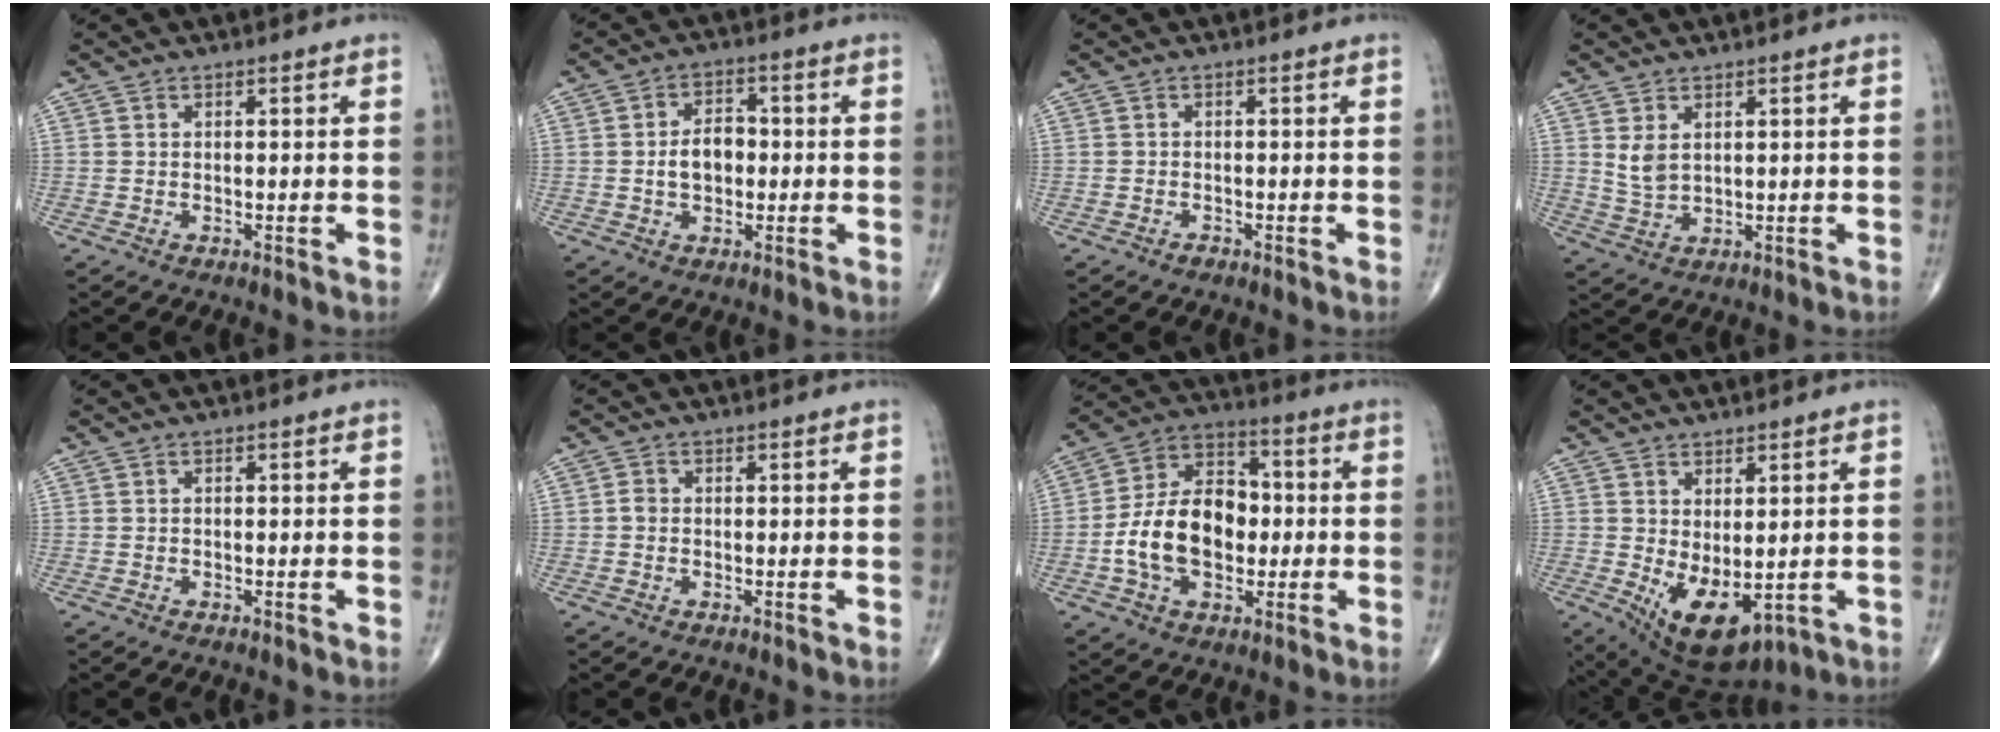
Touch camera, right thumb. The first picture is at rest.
{"total": 6.2, "force": [-0.4, 4.3, 4.5], "torque": [-0.059, 0.016, -0.011]}
{"total": 0.9, "force": [-0.7, 0.5, 0.2], "torque": [0.001, 0.003, -0.015]}
{"total": 3.8, "force": [1.5, 2.3, 2.7], "torque": [-0.049, -0.011, 0.040]}
{"total": 0.0}
{"total": 1.3, "force": [-0.2, 1.0, 0.7], "torque": [-0.008, 0.003, -0.006]}
{"total": 16.3, "force": [-2.0, 11.0, 11.9], "torque": [-0.185, 0.034, -0.036]}
{"total": 10.1, "force": [-1.4, 5.1, 8.6], "torque": [-0.129, -0.011, 0.004]}